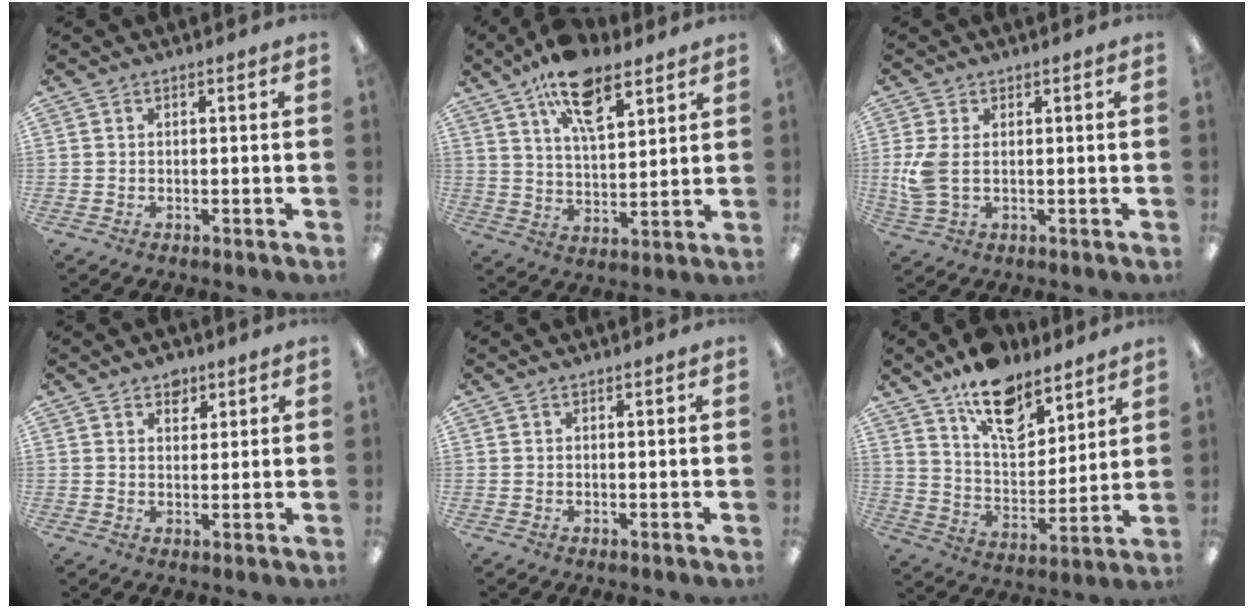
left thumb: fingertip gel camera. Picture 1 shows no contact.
{"total": 13.8, "force": [8.8, 6.1, 8.6], "torque": [-0.138, -0.037, 0.154]}
{"total": 6.2, "force": [0.2, 3.4, 5.2], "torque": [-0.111, -0.002, 0.000]}
{"total": 3.2, "force": [2.2, 2.0, 1.0], "torque": [0.009, -0.013, 0.034]}
{"total": 0.0}
{"total": 15.2, "force": [11.0, 7.7, 7.3], "torque": [-0.113, -0.067, 0.196]}